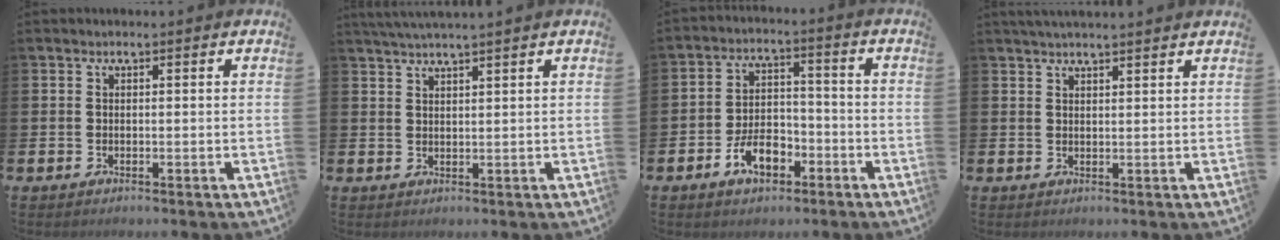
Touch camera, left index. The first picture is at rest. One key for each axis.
{"total": 2.5, "fx": 2.4, "fy": -0.5, "fz": 0.5, "tx": -0.016, "ty": -0.004, "tz": 0.046}
{"total": 6.1, "fx": -3.2, "fy": 3.4, "fz": 3.8, "tx": -0.050, "ty": 0.013, "tz": -0.063}
{"total": 2.3, "fx": 2.3, "fy": -0.2, "fz": 0.4, "tx": -0.007, "ty": -0.008, "tz": 0.042}